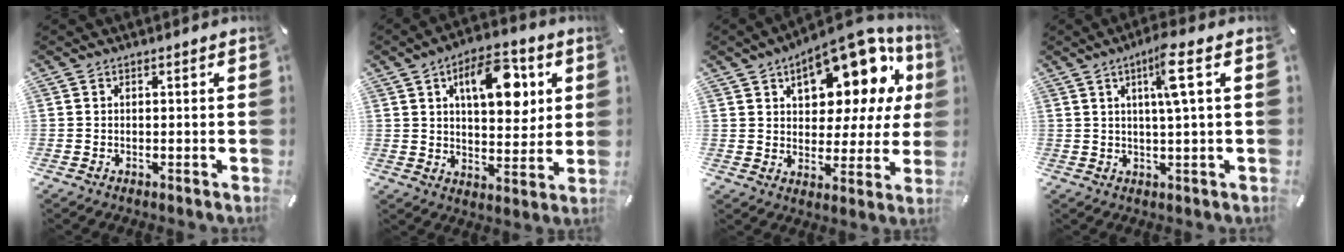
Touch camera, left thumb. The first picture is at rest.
{"total": 14.6, "force": [6.0, 7.7, 10.8], "torque": [-0.146, -0.015, 0.098]}
{"total": 17.4, "force": [10.0, 9.1, 10.9], "torque": [-0.146, -0.067, 0.168]}
{"total": 7.7, "force": [2.6, 0.4, 7.2], "torque": [-0.128, -0.005, 0.037]}